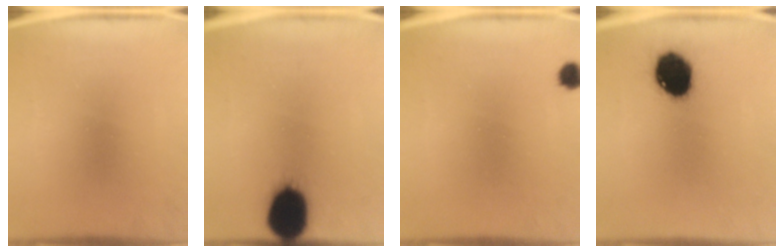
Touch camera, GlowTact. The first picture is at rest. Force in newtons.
{"total": 14.4}
{"total": 2.3}
{"total": 13.1}